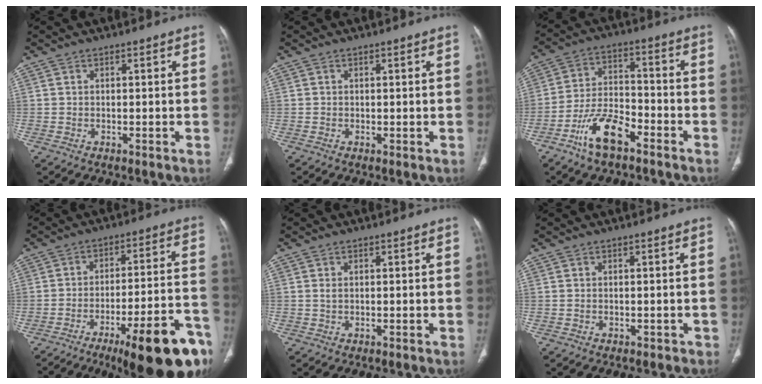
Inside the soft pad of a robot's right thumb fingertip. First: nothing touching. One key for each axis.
{"total": 0.0}
{"total": 11.0, "fx": -6.6, "fy": 4.8, "fz": 7.4, "tx": -0.140, "ty": 0.040, "tz": -0.124}
{"total": 21.2, "fx": -12.5, "fy": 5.0, "fz": 16.3, "tx": -0.167, "ty": 0.073, "tz": -0.179}
{"total": 0.7, "fx": 0.2, "fy": 0.4, "fz": 0.6, "tx": -0.015, "ty": 0.007, "tz": 0.006}
{"total": 1.3, "fx": -1.1, "fy": 0.7, "fz": 0.3, "tx": -0.014, "ty": 0.008, "tz": -0.010}